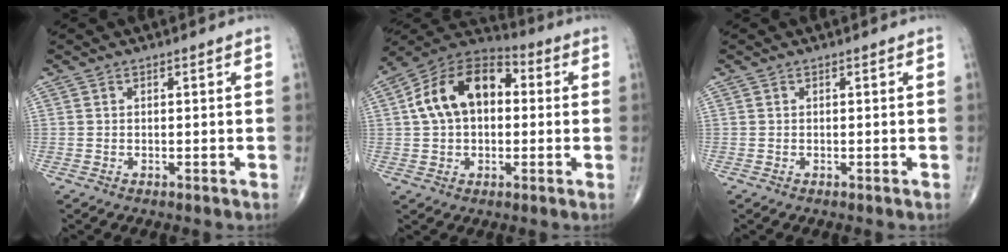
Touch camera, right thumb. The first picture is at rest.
{"total": 15.5, "force": [2.1, 10.1, 11.5], "torque": [-0.181, 0.035, 0.024]}
{"total": 0.0}